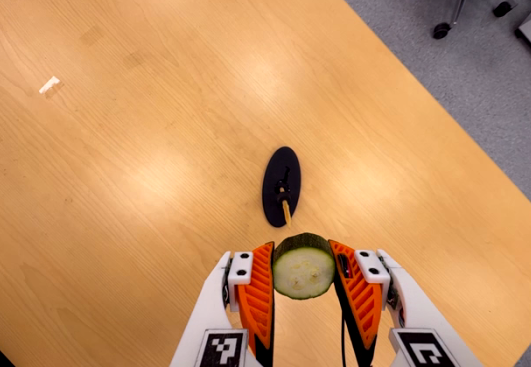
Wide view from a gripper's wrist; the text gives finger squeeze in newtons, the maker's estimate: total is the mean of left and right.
{"total": 10.8, "left": 10.3, "right": 11.4}